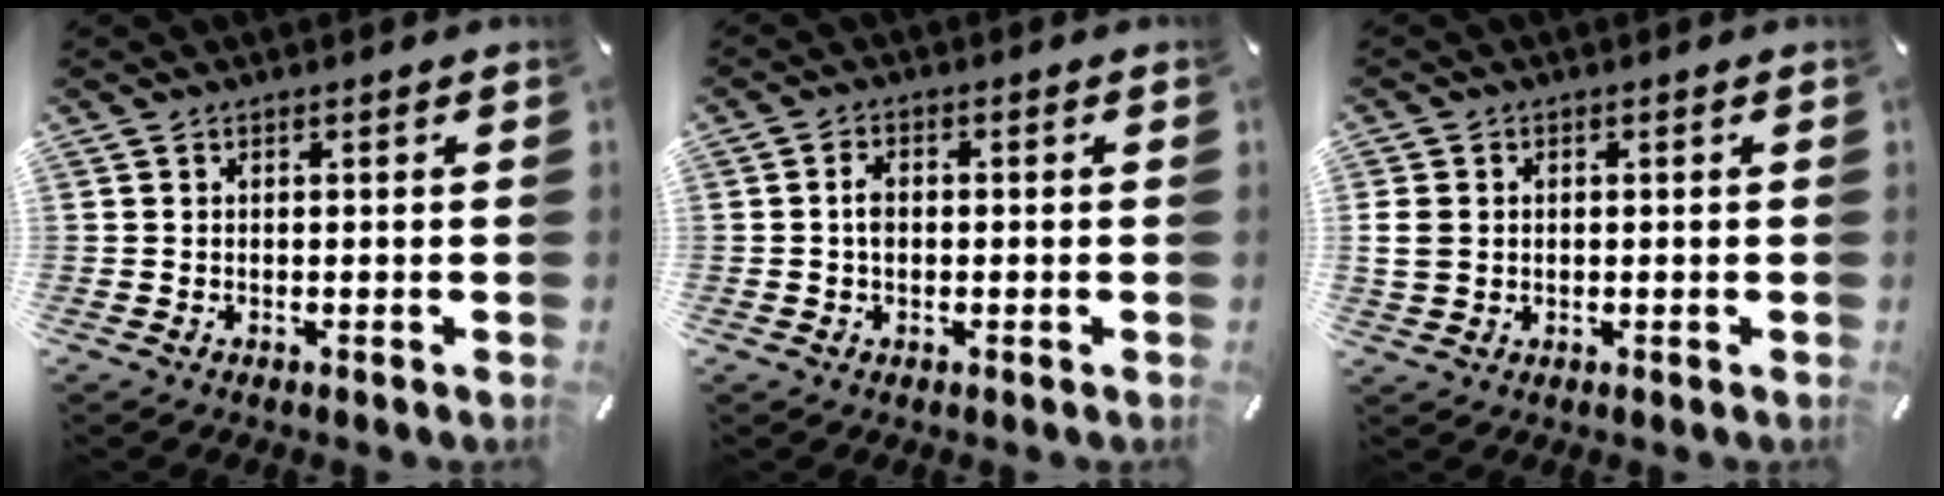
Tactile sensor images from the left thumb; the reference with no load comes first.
{"total": 3.0, "force": [-0.1, 2.0, 2.2], "torque": [-0.043, 0.006, -0.002]}
{"total": 3.7, "force": [0.2, 3.2, 1.9], "torque": [-0.043, 0.004, 0.005]}